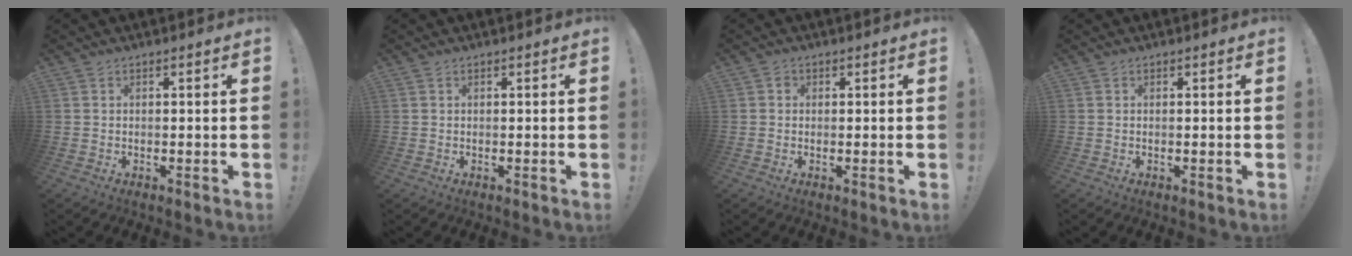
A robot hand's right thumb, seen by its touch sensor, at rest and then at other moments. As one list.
[{"total": 0.0}, {"total": 1.2, "force": [0.1, 1.1, 0.4], "torque": [-0.007, 0.005, 0.001]}, {"total": 0.0}]